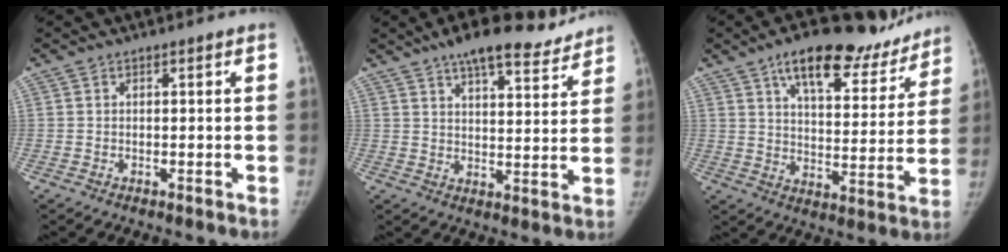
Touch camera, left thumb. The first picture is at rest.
{"total": 15.5, "force": [12.2, 4.6, 8.3], "torque": [-0.091, -0.041, 0.174]}
{"total": 20.8, "force": [15.1, 8.4, 11.6], "torque": [-0.127, -0.053, 0.220]}